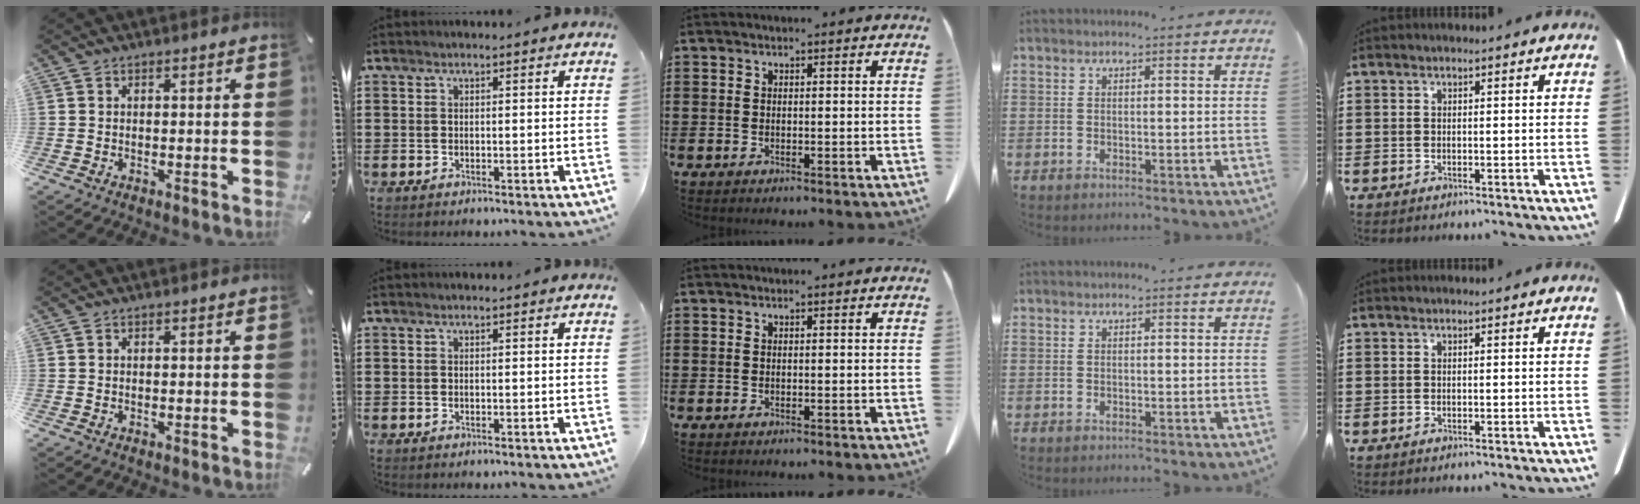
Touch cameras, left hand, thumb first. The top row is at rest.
{}